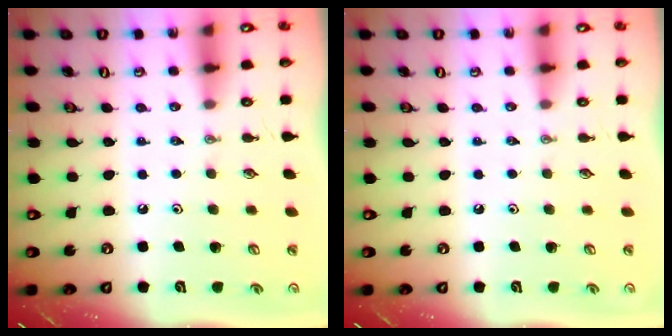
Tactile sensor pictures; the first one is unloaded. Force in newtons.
{"total": 0.0}